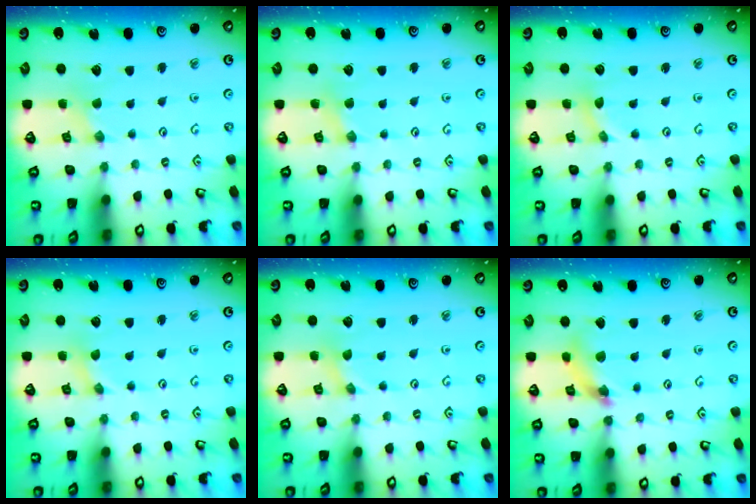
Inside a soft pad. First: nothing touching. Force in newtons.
{"total": 2.2, "press": 2.2, "slide": 0.4}
{"total": 1.1, "press": 1.1, "slide": 0.1}
{"total": 0.0}
{"total": 0.0}
{"total": 7.1, "press": 7.1, "slide": 0.7}